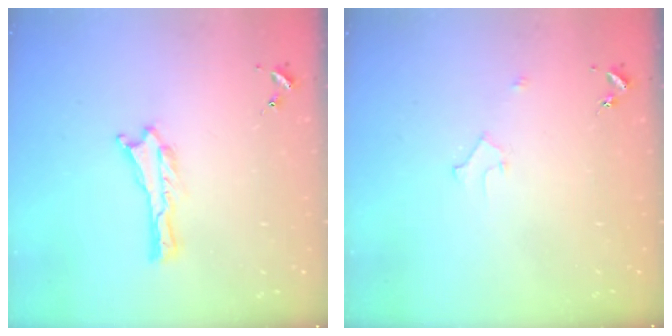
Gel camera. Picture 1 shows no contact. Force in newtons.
{"total": 2.2, "press": 2.2, "slide": 0.2}